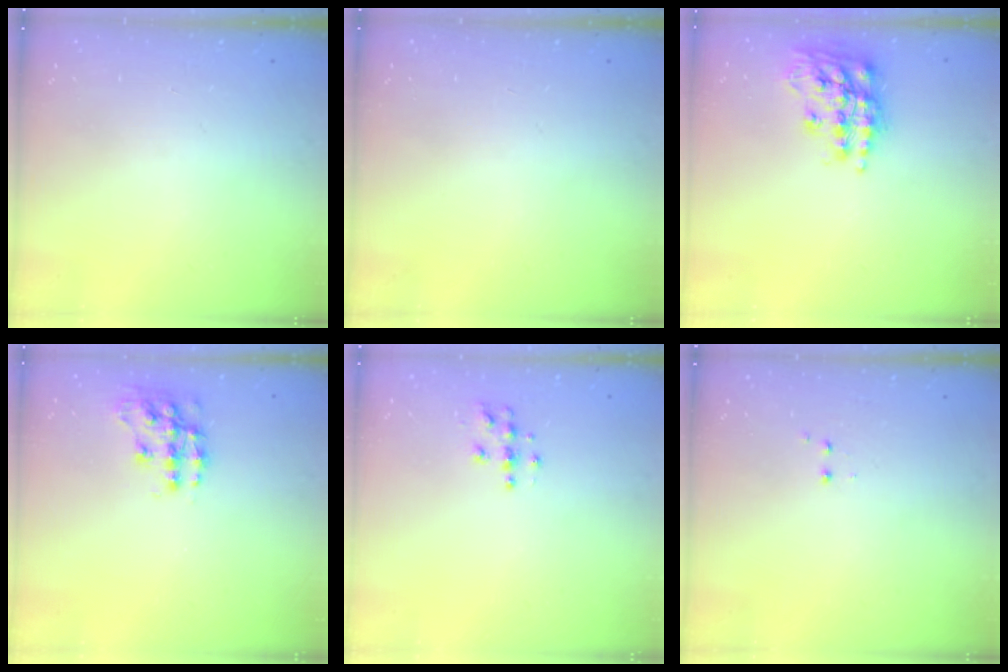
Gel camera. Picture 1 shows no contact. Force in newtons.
{"total": 0.0}
{"total": 16.5, "press": 16.5, "slide": 1.1}
{"total": 12.2, "press": 12.1, "slide": 0.6}
{"total": 4.3, "press": 4.3, "slide": 0.4}
{"total": 1.2, "press": 1.1, "slide": 0.5}